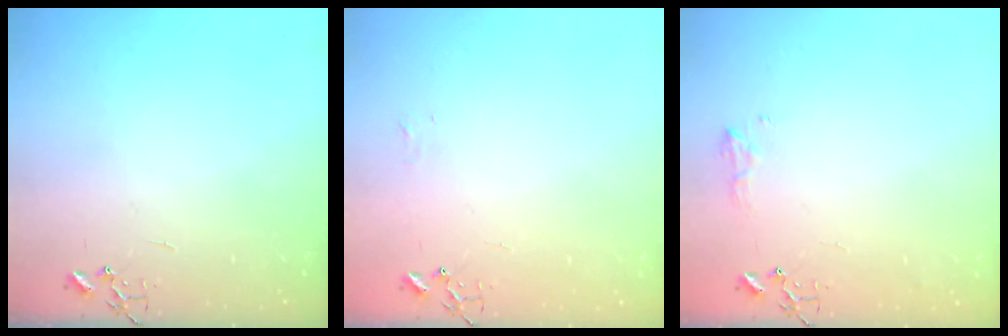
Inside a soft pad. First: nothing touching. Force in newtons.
{"total": 3.8, "press": 3.8, "slide": 0.6}
{"total": 7.6, "press": 7.6, "slide": 0.8}